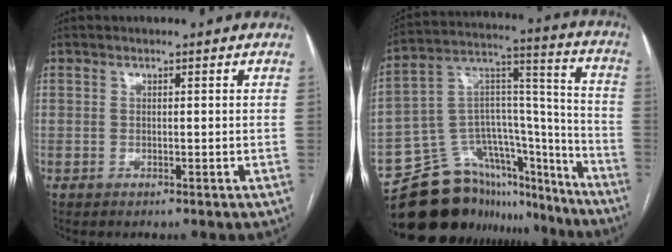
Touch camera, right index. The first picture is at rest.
{"total": 24.6, "force": [-20.7, 10.6, 8.1], "torque": [-0.123, 0.068, -0.312]}